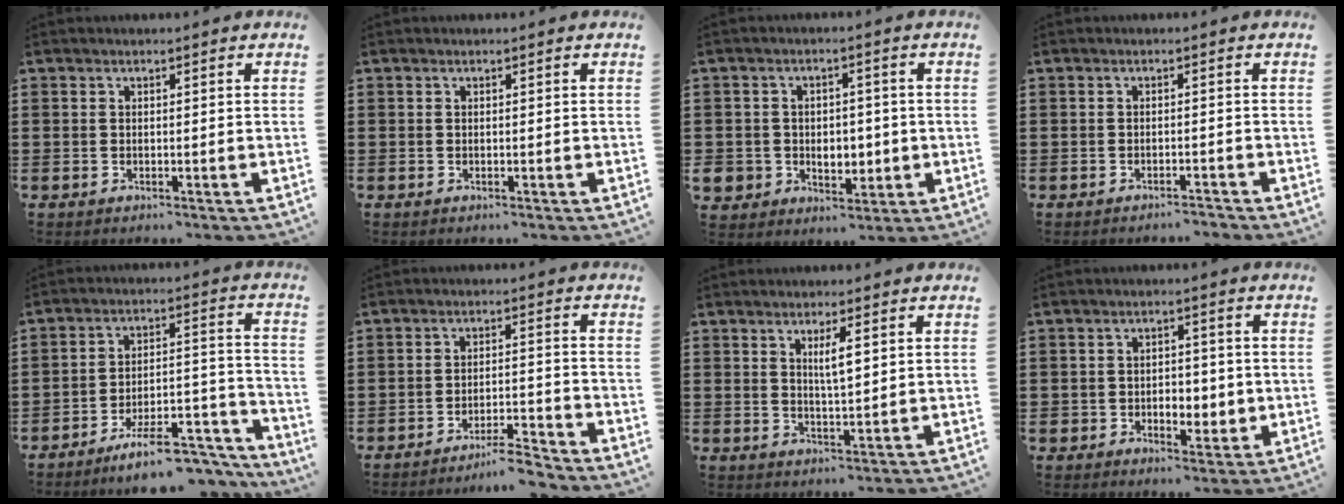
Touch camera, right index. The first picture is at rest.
{"total": 0.0}
{"total": 4.8, "force": [-0.4, 4.5, 1.5], "torque": [-0.047, 0.014, -0.008]}
{"total": 1.3, "force": [-1.3, 0.0, 0.2], "torque": [-0.007, 0.002, -0.027]}
{"total": 10.0, "force": [-8.3, 2.2, 5.1], "torque": [-0.063, 0.034, -0.149]}
{"total": 4.5, "force": [-4.2, -0.2, 1.5], "torque": [-0.027, -0.004, -0.084]}
{"total": 3.4, "force": [1.3, 0.7, 3.1], "torque": [-0.055, 0.002, 0.018]}
{"total": 4.1, "force": [-0.6, 3.3, 2.3], "torque": [-0.046, 0.006, -0.018]}